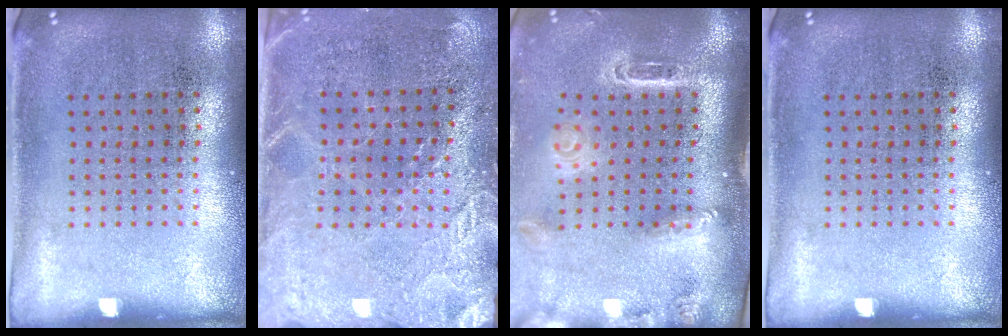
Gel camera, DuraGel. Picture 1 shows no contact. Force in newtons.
{"total": 2.9, "press": 2.7, "slide": 1.0}
{"total": 2.9, "press": 2.1, "slide": 2.0}
{"total": 0.0}